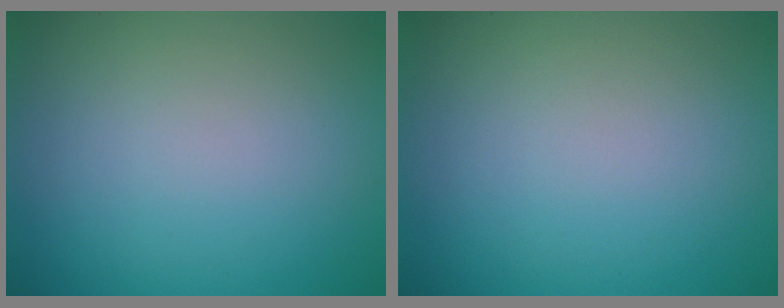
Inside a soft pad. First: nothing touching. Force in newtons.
{"total": 0.0}